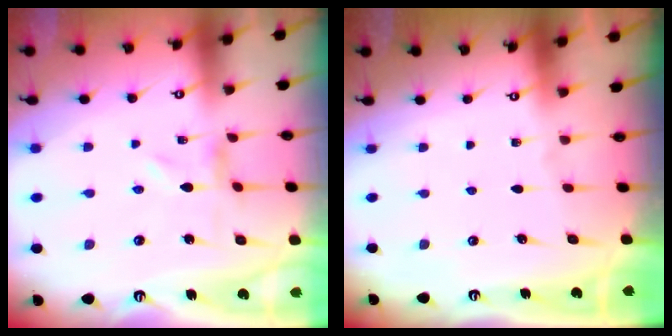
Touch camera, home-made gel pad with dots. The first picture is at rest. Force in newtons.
{"total": 0.0}